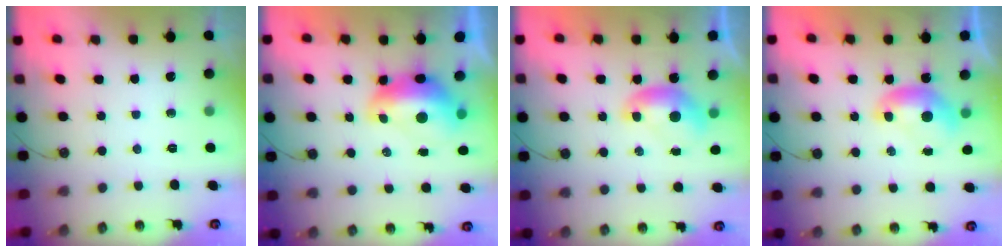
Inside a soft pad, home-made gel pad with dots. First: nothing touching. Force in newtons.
{"total": 2.9, "press": 2.8, "slide": 0.7}
{"total": 0.0}
{"total": 0.0}